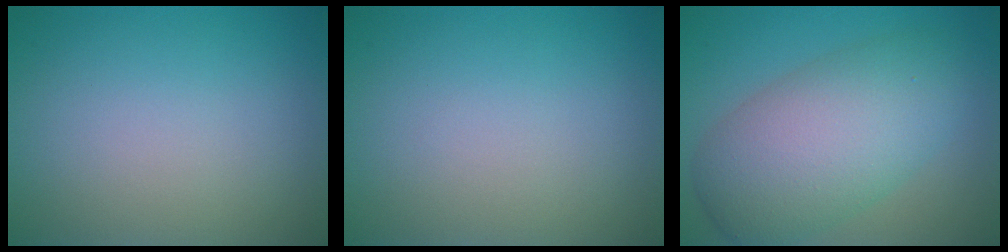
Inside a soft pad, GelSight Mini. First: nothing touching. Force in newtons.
{"total": 0.0}
{"total": 8.4, "press": 8.4, "slide": 0.1}